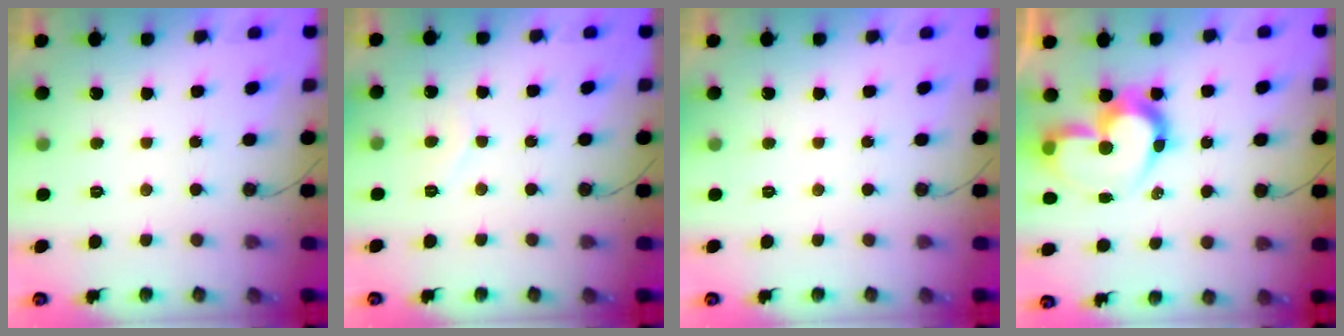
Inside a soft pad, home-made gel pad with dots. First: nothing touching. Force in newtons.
{"total": 4.1, "press": 4.1, "slide": 0.4}
{"total": 0.0}
{"total": 13.6, "press": 13.5, "slide": 1.3}